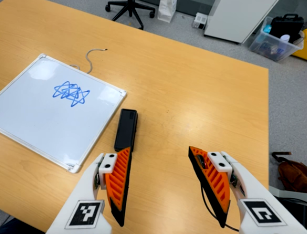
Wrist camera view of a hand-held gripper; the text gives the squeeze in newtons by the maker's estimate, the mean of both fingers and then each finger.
{"total": 0.0}